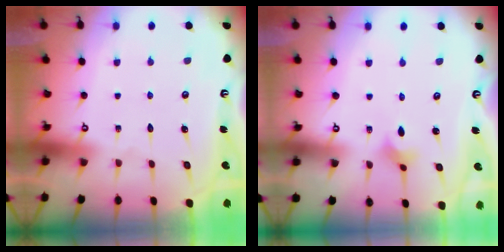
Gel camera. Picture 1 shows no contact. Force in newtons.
{"total": 2.7, "press": 2.6, "slide": 0.7}